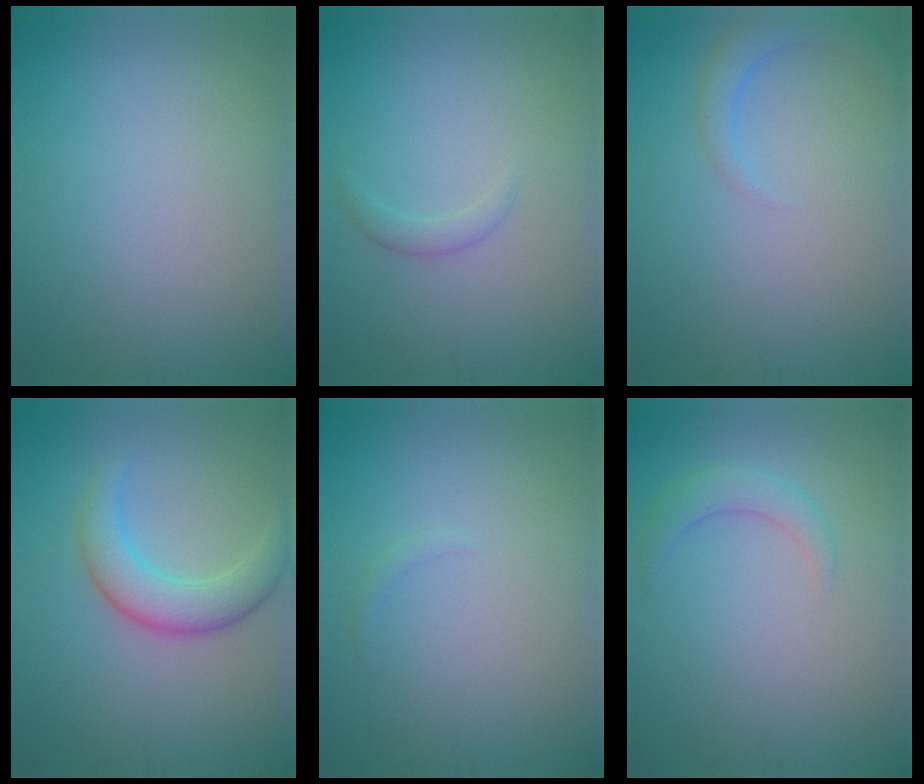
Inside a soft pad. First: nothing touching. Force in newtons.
{"total": 1.2, "press": 1.1, "slide": 0.2}
{"total": 2.4, "press": 2.4, "slide": 0.2}
{"total": 4.3, "press": 4.3, "slide": 0.1}
{"total": 0.5, "press": 0.5, "slide": 0.1}
{"total": 2.0, "press": 2.0, "slide": 0.1}